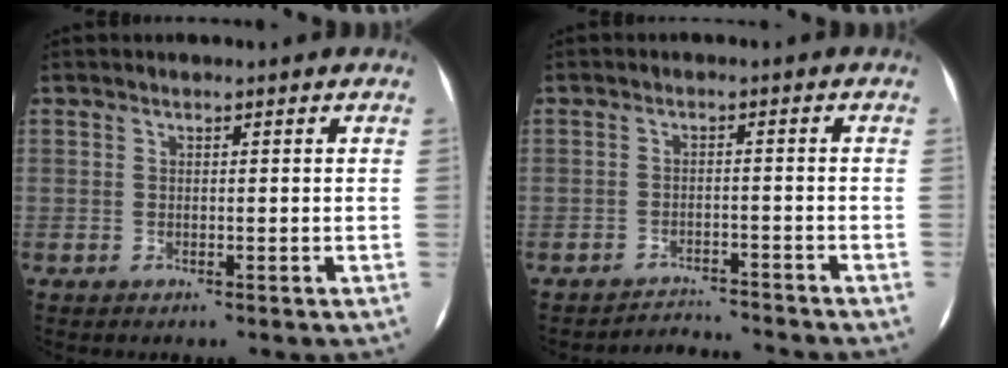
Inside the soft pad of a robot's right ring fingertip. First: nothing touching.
{"total": 5.0, "force": [-4.9, -0.6, 0.0], "torque": [-0.017, 0.008, -0.076]}